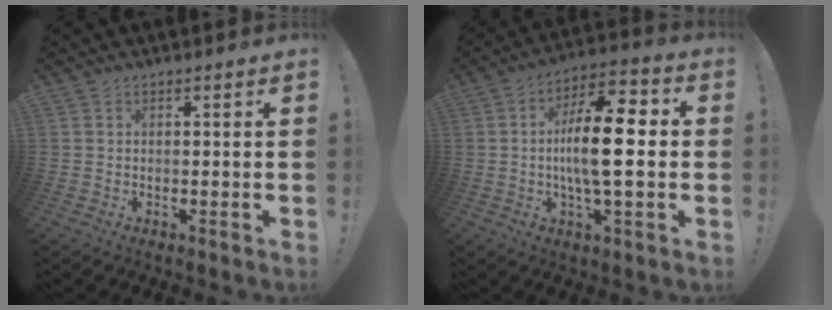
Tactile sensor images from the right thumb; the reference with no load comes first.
{"total": 16.5, "force": [-0.8, 5.3, 15.6], "torque": [-0.271, 0.005, -0.023]}